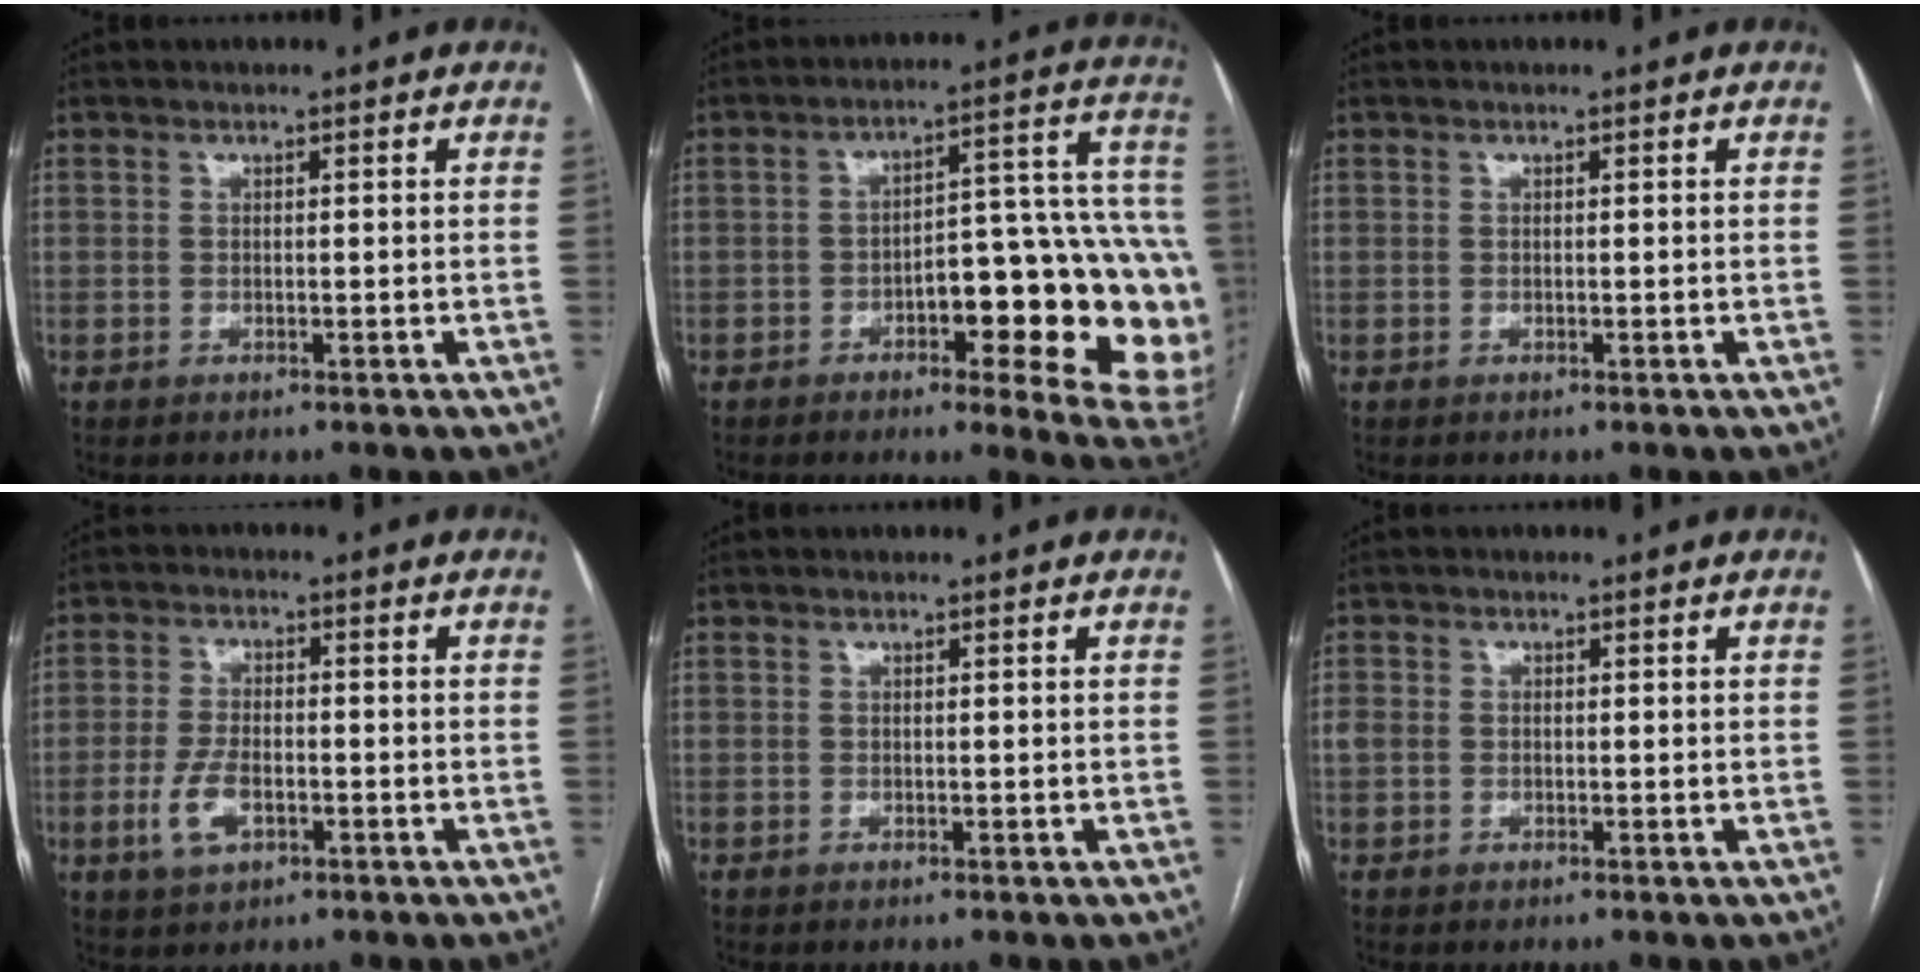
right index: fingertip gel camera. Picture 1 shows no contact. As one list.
[{"total": 22.1, "force": [-5.3, 6.7, 20.3], "torque": [-0.163, 0.039, -0.048]}, {"total": 0.0}, {"total": 5.7, "force": [-2.1, 2.7, 4.6], "torque": [-0.100, -0.001, -0.035]}, {"total": 0.0}, {"total": 1.8, "force": [-0.1, 1.5, 0.9], "torque": [-0.024, 0.013, 0.002]}]